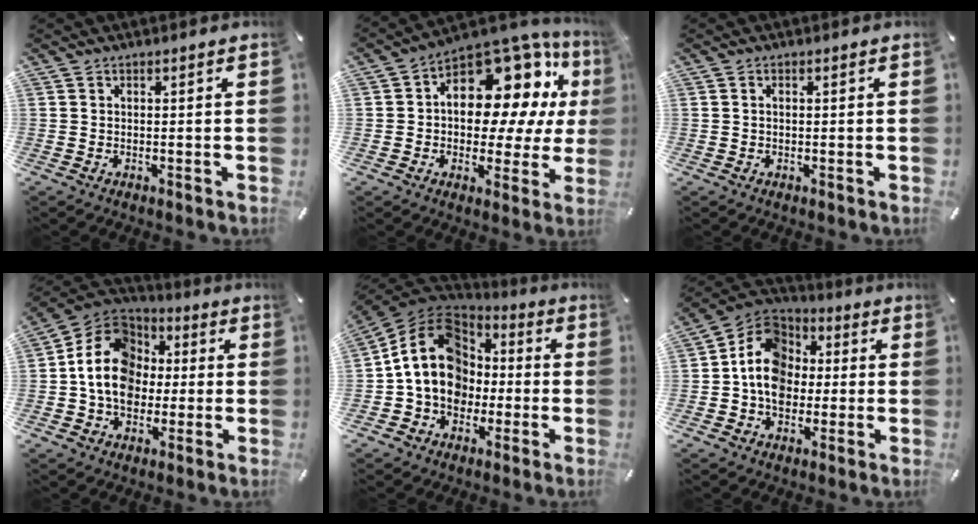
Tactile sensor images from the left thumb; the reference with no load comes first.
{"total": 16.7, "force": [6.4, 10.4, 11.4], "torque": [-0.162, -0.063, 0.106]}
{"total": 0.8, "force": [0.0, 0.4, 0.6], "torque": [-0.012, 0.003, -0.001]}
{"total": 15.0, "force": [-0.9, 12.8, 7.8], "torque": [-0.177, 0.019, -0.017]}
{"total": 16.4, "force": [-0.9, 14.2, 8.1], "torque": [-0.166, 0.017, -0.013]}
{"total": 12.8, "force": [-1.1, 10.9, 6.6], "torque": [-0.142, 0.018, -0.022]}